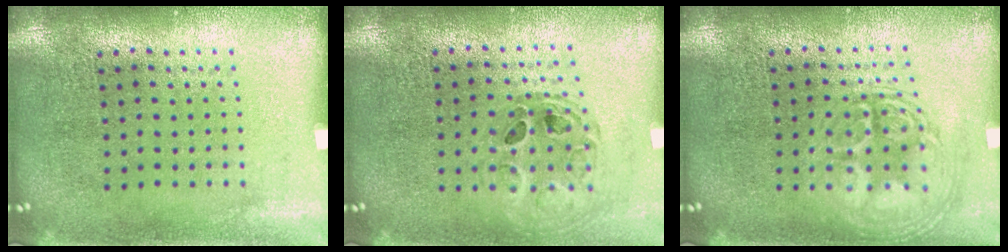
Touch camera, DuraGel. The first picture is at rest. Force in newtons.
{"total": 0.8, "press": 0.8, "slide": 0.1}
{"total": 3.0, "press": 3.0, "slide": 0.4}